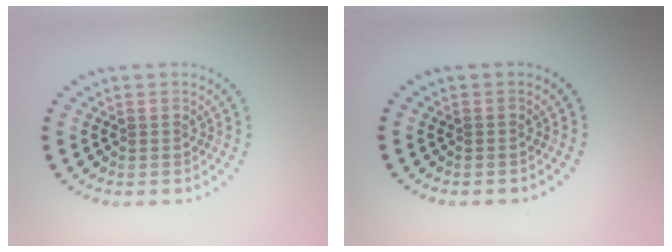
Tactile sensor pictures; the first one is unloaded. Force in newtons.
{"total": 0.0}